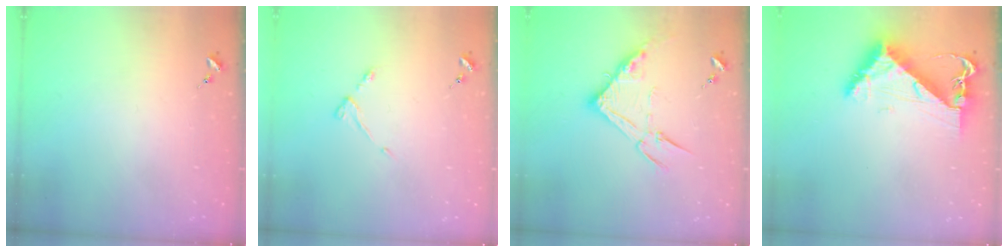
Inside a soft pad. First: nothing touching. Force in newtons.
{"total": 4.7, "press": 4.7, "slide": 0.7}
{"total": 13.8, "press": 13.8, "slide": 0.8}
{"total": 8.3, "press": 8.2, "slide": 1.0}